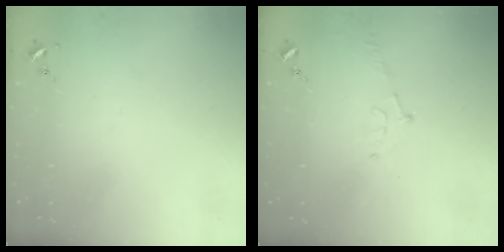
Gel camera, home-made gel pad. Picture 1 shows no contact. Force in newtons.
{"total": 5.7, "press": 5.7, "slide": 0.6}